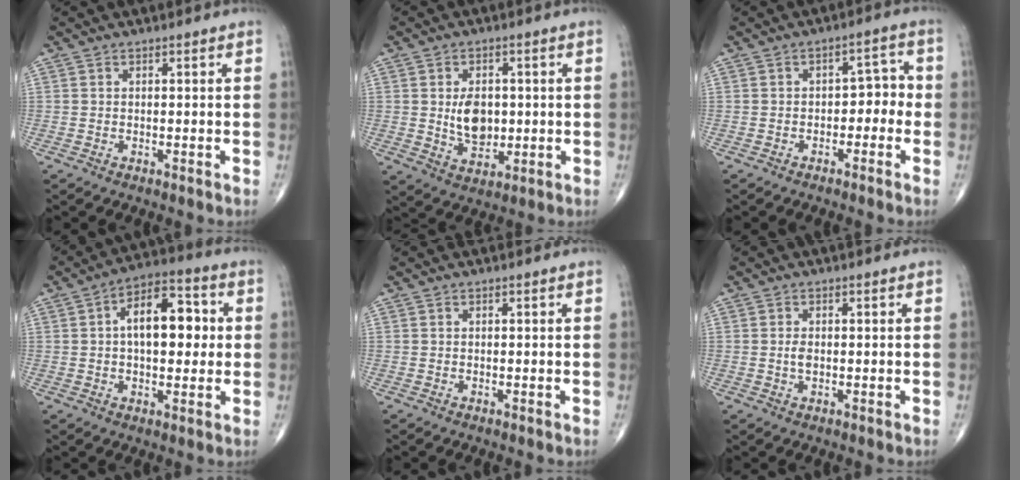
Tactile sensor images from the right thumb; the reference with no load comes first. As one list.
[{"total": 7.4, "force": [0.4, 4.9, 5.5], "torque": [-0.073, -0.009, 0.015]}, {"total": 4.7, "force": [-1.4, 3.1, 3.3], "torque": [-0.016, 0.031, -0.028]}, {"total": 13.0, "force": [1.5, 7.1, 10.8], "torque": [-0.133, 0.021, 0.015]}, {"total": 0.0}, {"total": 1.5, "force": [-0.1, 0.8, 1.3], "torque": [-0.022, 0.000, -0.002]}]